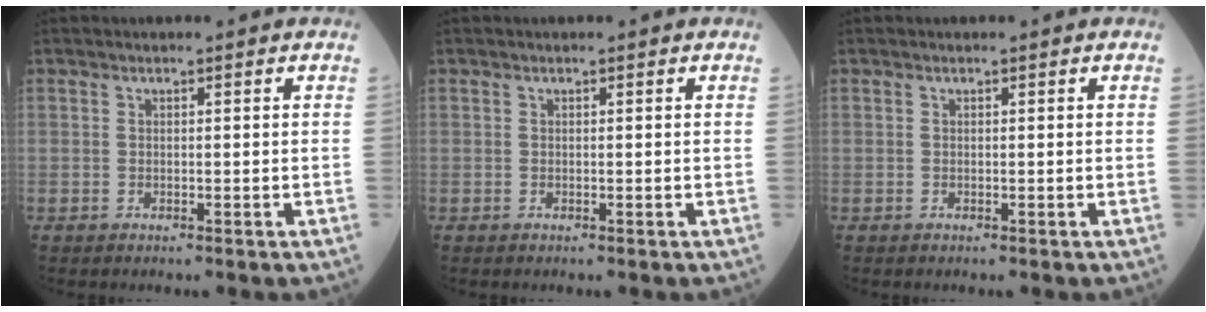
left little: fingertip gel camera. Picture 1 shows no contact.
{"total": 0.0}
{"total": 0.0}